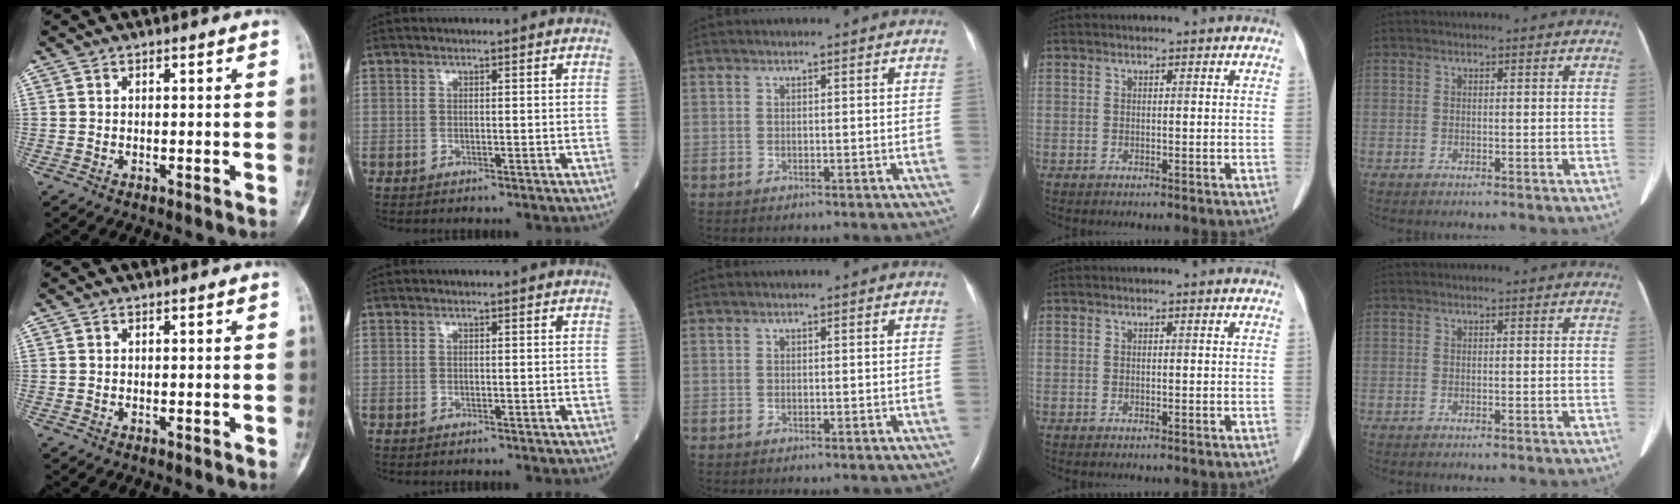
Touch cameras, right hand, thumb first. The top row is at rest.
{}